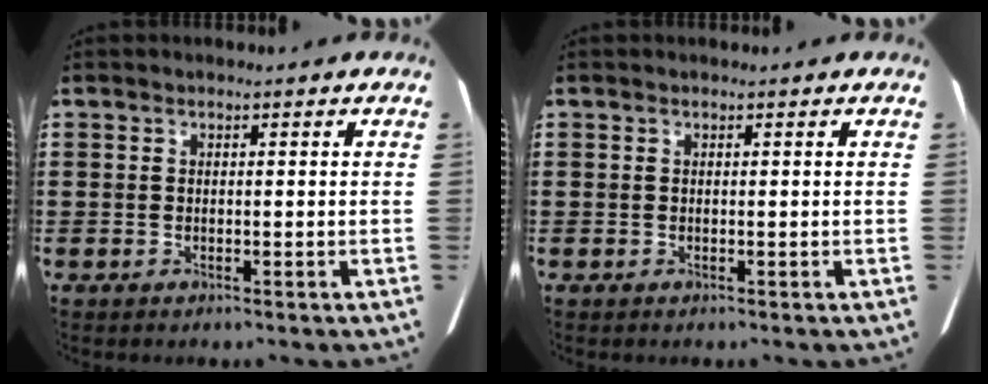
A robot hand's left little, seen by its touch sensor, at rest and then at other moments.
{"total": 0.0}